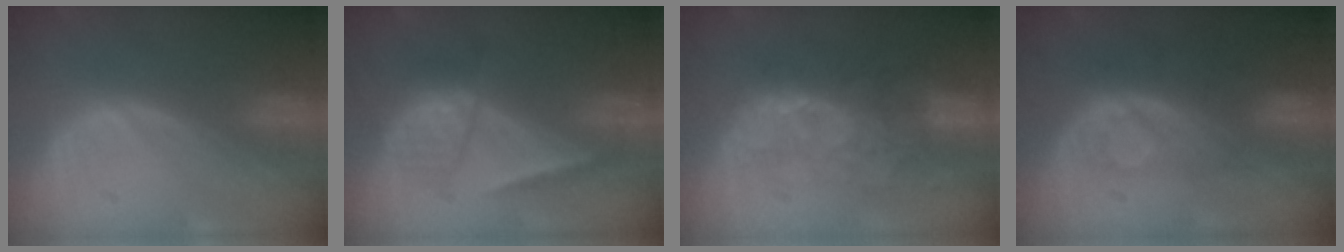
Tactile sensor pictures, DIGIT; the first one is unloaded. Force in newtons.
{"total": 6.9, "press": 5.9, "slide": 3.6}
{"total": 10.0, "press": 8.6, "slide": 5.2}
{"total": 8.5, "press": 7.1, "slide": 4.8}